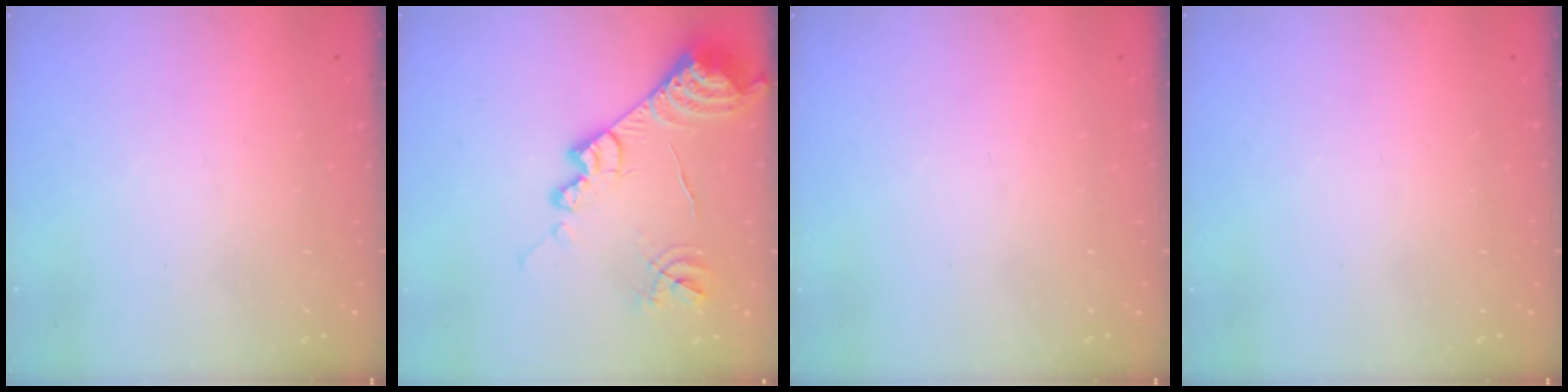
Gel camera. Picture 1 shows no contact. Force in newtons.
{"total": 17.2, "press": 17.1, "slide": 1.6}
{"total": 0.0}
{"total": 0.0}